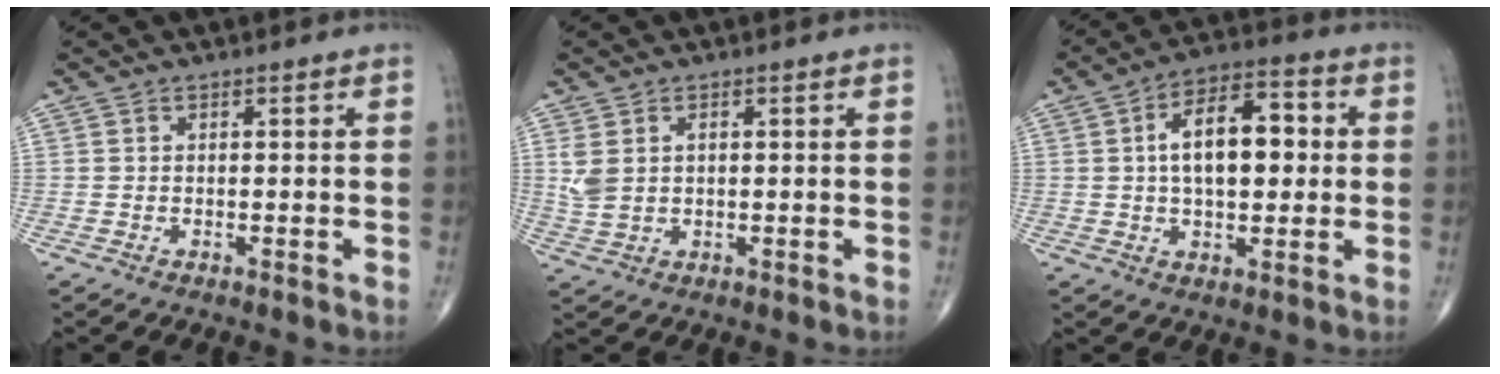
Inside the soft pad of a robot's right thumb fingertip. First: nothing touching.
{"total": 4.5, "force": [1.0, 2.9, 3.3], "torque": [-0.082, 0.007, 0.027]}
{"total": 13.2, "force": [1.5, 7.0, 11.1], "torque": [-0.157, 0.022, 0.017]}